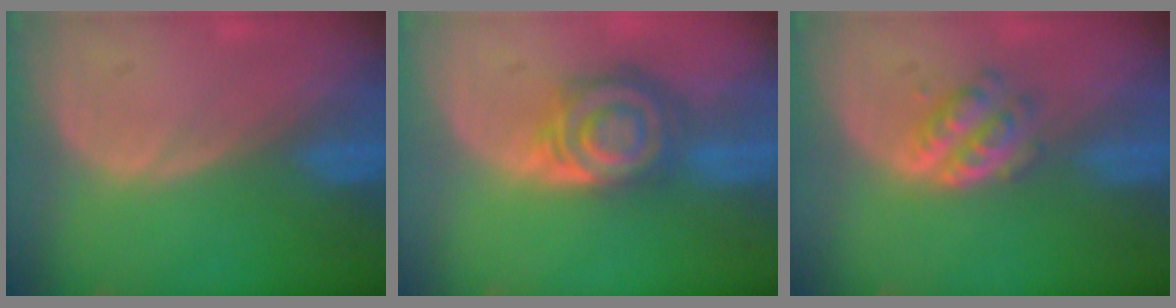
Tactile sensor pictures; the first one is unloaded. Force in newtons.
{"total": 8.0, "press": 7.1, "slide": 3.7}
{"total": 4.4, "press": 4.1, "slide": 1.5}